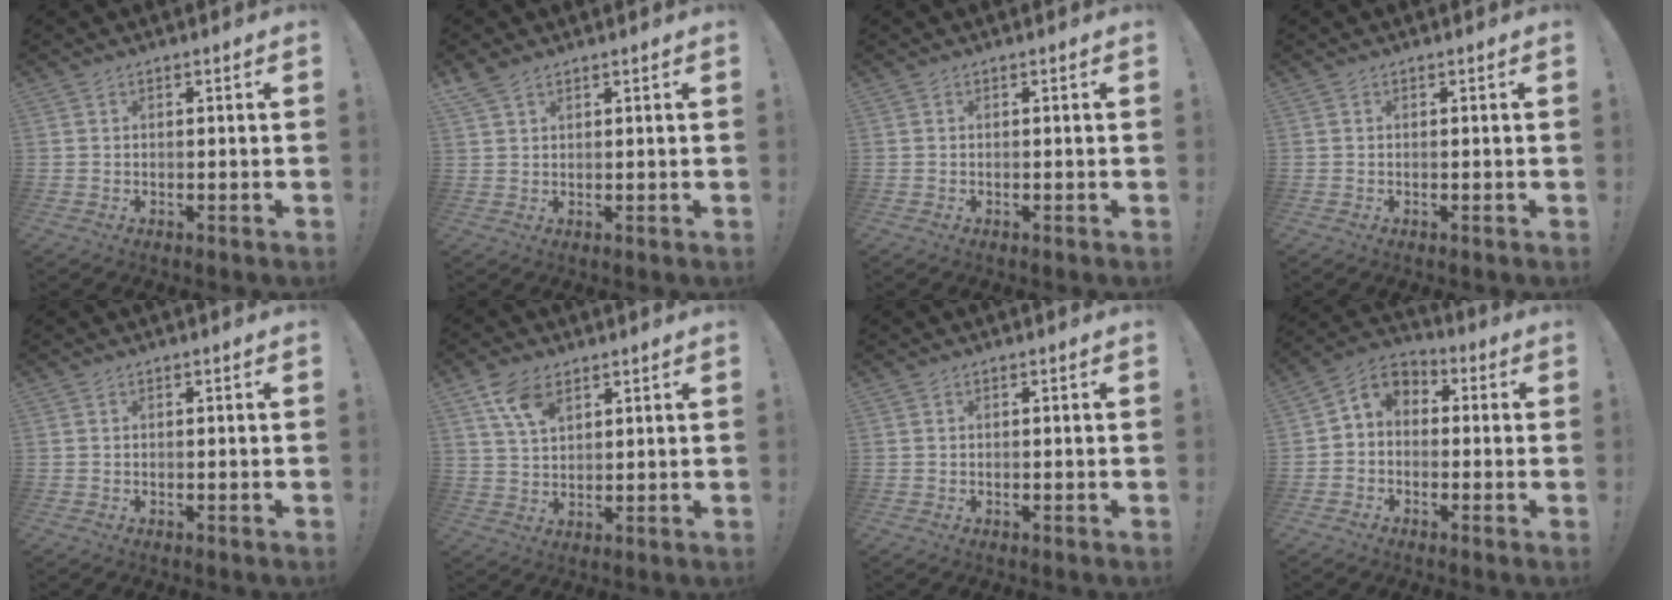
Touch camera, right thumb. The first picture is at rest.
{"total": 3.5, "force": [2.8, 1.5, 1.4], "torque": [-0.024, -0.014, 0.053]}
{"total": 0.0}
{"total": 0.0}
{"total": 0.0}
{"total": 7.8, "force": [4.8, 4.1, 4.7], "torque": [-0.078, -0.018, 0.089]}
{"total": 0.0}
{"total": 5.8, "force": [-1.5, 4.8, 2.9], "torque": [-0.052, 0.016, -0.024]}